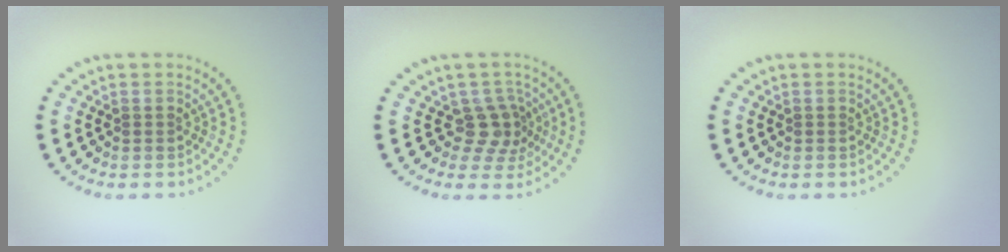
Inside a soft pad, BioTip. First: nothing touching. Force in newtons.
{"total": 2.9, "press": 2.2, "slide": 1.8}
{"total": 0.0}